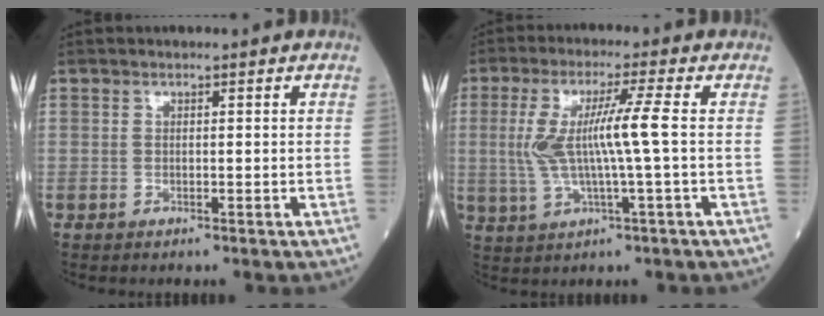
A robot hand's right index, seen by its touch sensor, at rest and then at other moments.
{"total": 8.5, "force": [0.4, -0.3, 8.5], "torque": [-0.182, 0.006, 0.009]}